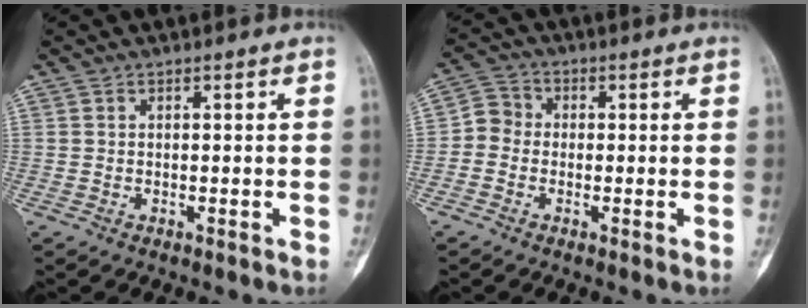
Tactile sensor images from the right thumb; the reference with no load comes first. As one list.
[{"total": 4.1, "force": [-1.0, 3.6, 1.7], "torque": [-0.017, 0.010, -0.036]}]